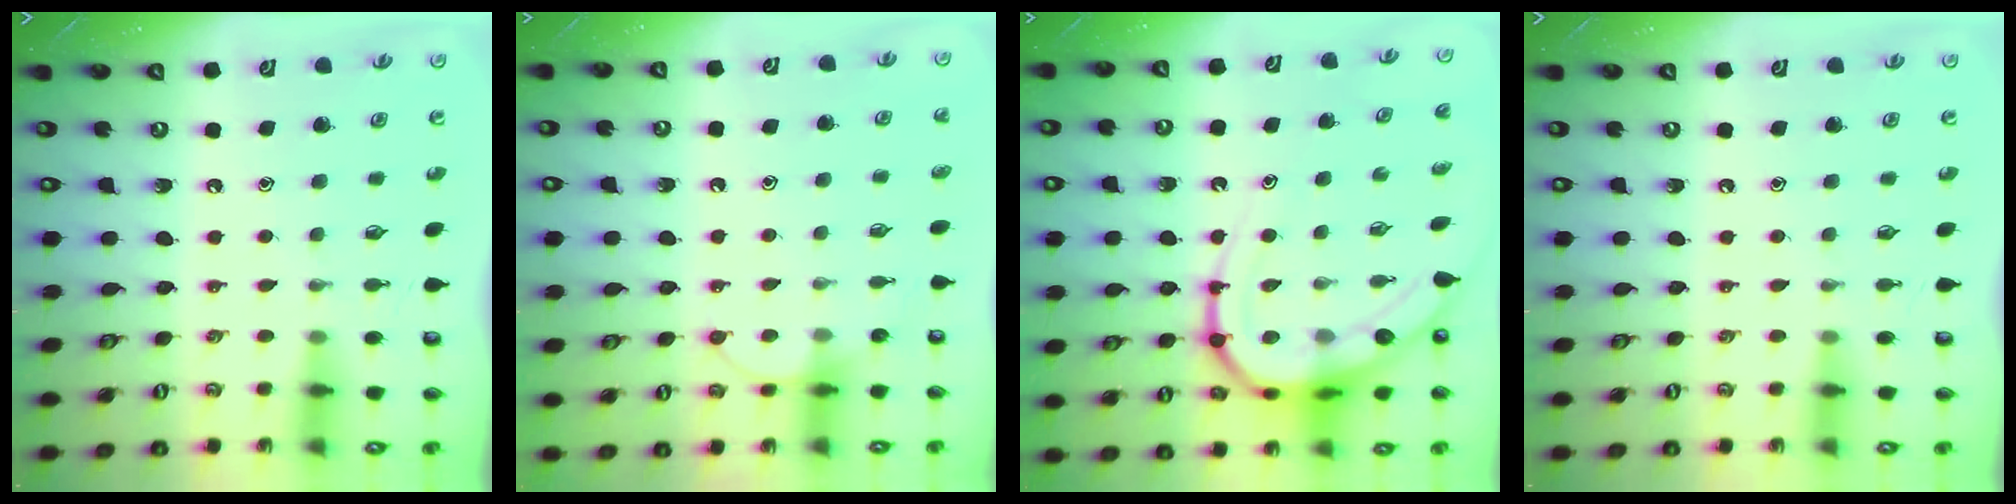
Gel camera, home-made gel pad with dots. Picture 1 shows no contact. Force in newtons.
{"total": 6.5, "press": 6.5, "slide": 0.5}
{"total": 14.4, "press": 14.4, "slide": 1.0}
{"total": 0.0}